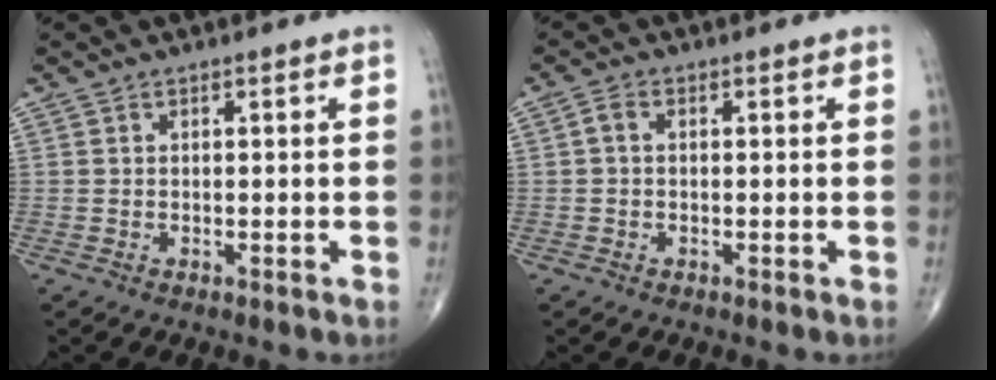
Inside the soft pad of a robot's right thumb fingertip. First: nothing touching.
{"total": 1.7, "force": [0.1, 1.1, 1.3], "torque": [-0.023, 0.006, -0.001]}